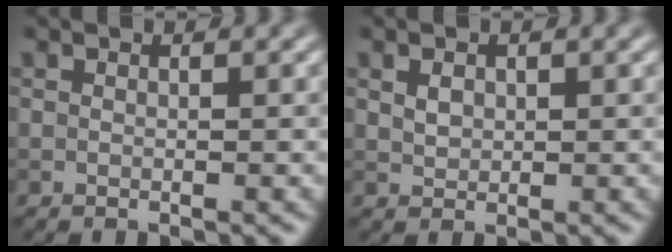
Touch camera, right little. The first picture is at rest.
{"total": 1.2, "force": [0.3, 0.9, 0.6], "torque": [-0.013, -0.001, 0.008]}